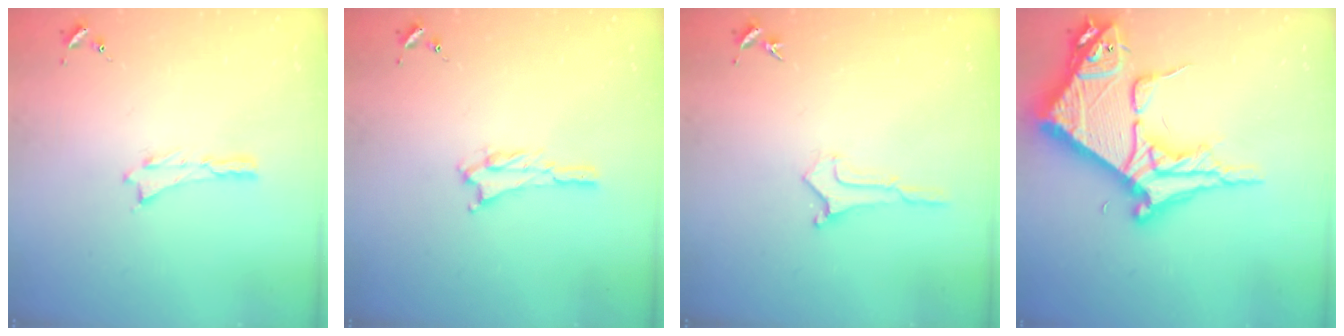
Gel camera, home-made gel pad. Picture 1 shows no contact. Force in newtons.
{"total": 1.5, "press": 1.5, "slide": 0.3}
{"total": 0.0}
{"total": 15.7, "press": 15.6, "slide": 1.7}